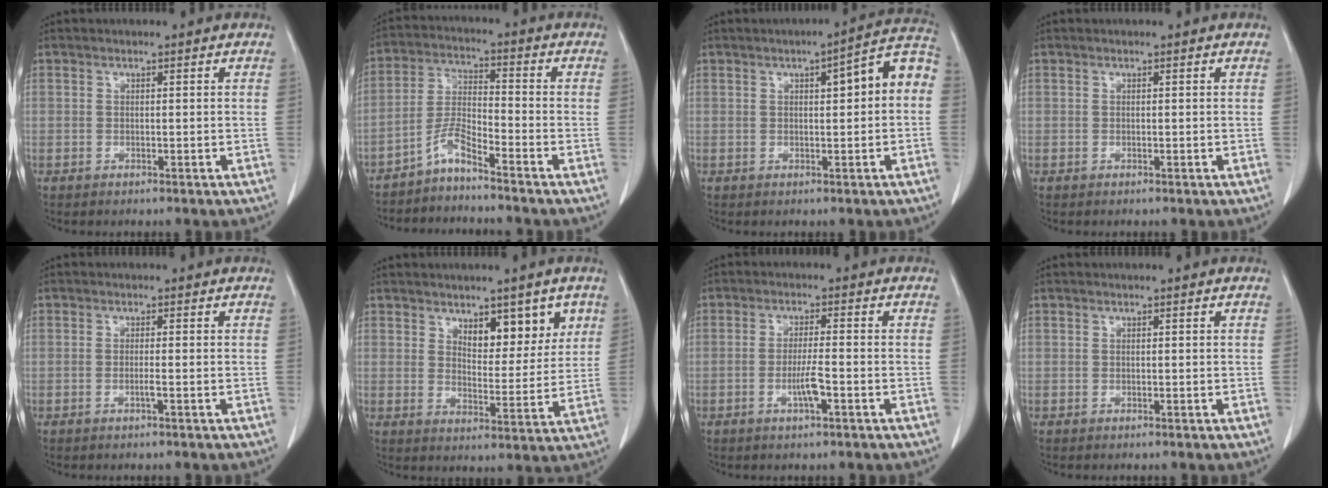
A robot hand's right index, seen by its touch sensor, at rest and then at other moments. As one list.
[{"total": 4.8, "force": [-4.2, 0.1, 2.5], "torque": [-0.058, -0.007, -0.086]}, {"total": 7.5, "force": [1.0, 1.3, 7.3], "torque": [-0.094, 0.029, 0.008]}, {"total": 0.0}, {"total": 1.0, "force": [-0.4, -0.2, 0.9], "torque": [-0.019, -0.001, -0.008]}, {"total": 7.7, "force": [4.3, 3.5, 5.3], "torque": [-0.064, -0.005, 0.067]}, {"total": 3.7, "force": [-1.4, 0.2, 3.5], "torque": [-0.067, -0.003, -0.026]}, {"total": 0.0}]